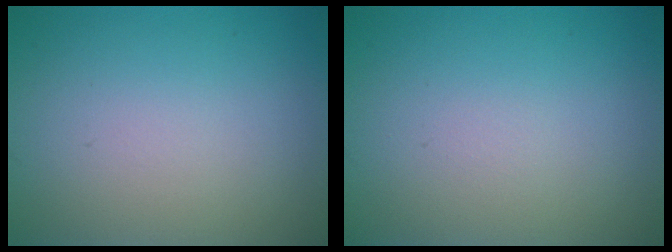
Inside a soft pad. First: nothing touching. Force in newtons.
{"total": 0.0}